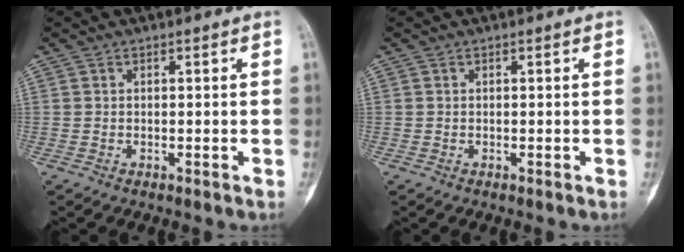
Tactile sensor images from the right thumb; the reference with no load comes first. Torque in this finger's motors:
{"motor_torque": [0.00, 0.00, 0.00, 0.01, 0.00]}